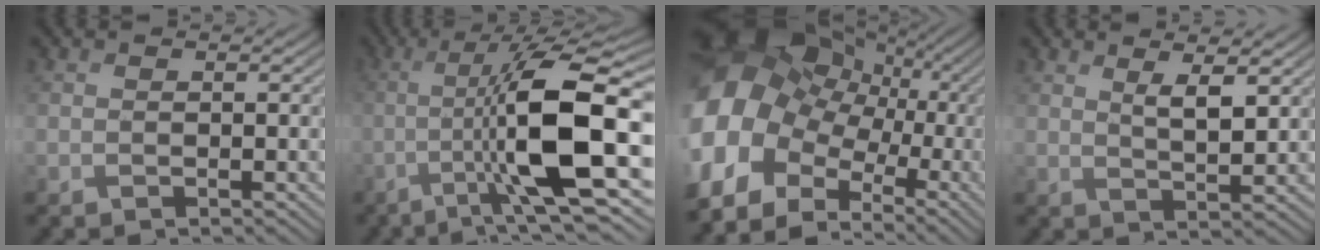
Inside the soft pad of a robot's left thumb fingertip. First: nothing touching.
{"total": 13.6, "force": [-2.1, 3.2, 13.0], "torque": [-0.221, -0.001, -0.041]}
{"total": 20.1, "force": [-1.0, 16.6, 11.2], "torque": [-0.280, -0.017, -0.039]}
{"total": 3.8, "force": [2.3, 0.9, 3.0], "torque": [-0.065, -0.007, 0.044]}